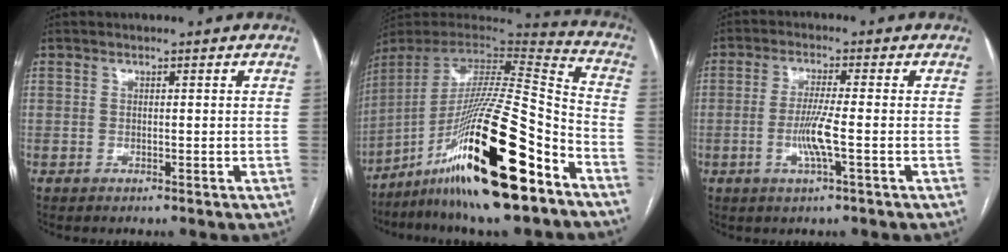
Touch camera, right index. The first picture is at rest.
{"total": 27.7, "force": [-14.7, 3.4, 23.2], "torque": [-0.402, -0.032, -0.254]}
{"total": 5.4, "force": [-1.4, -0.2, 5.2], "torque": [-0.107, -0.008, -0.028]}